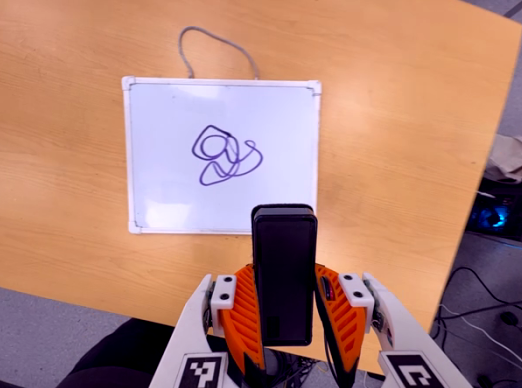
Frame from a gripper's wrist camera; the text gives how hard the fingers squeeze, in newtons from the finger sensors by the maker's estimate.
{"total": 4.4, "left": 3.1, "right": 5.6}